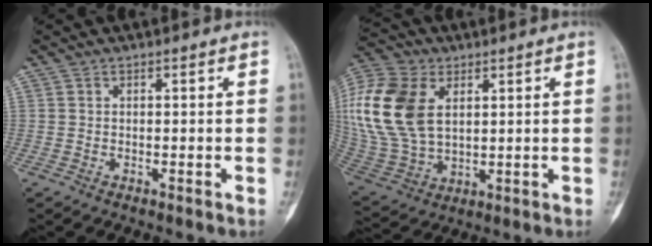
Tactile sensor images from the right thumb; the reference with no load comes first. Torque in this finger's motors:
{"motor_torque": [-0.72, 2.12, 1.67, 0.37, 0.50]}